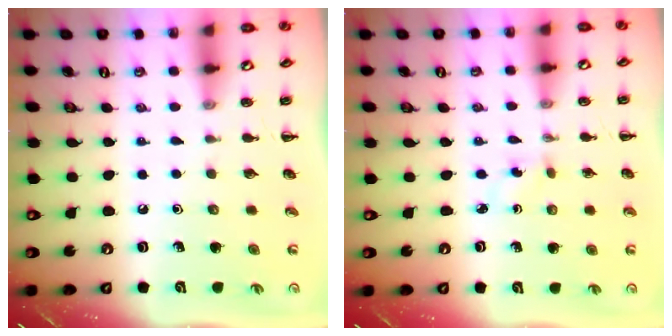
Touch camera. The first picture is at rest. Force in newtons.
{"total": 1.5, "press": 1.3, "slide": 0.6}